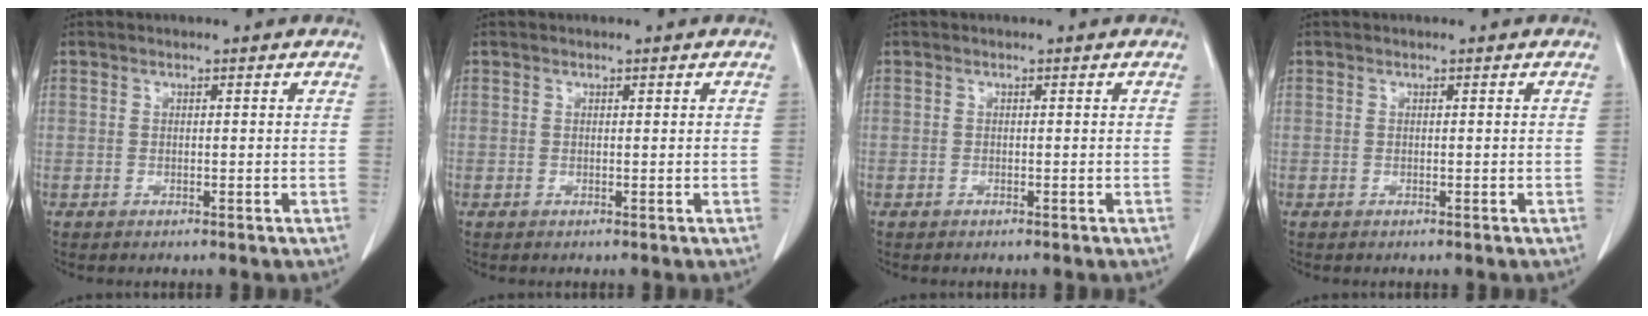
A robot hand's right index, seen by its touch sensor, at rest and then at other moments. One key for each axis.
{"total": 0.0}
{"total": 0.0}
{"total": 0.0}